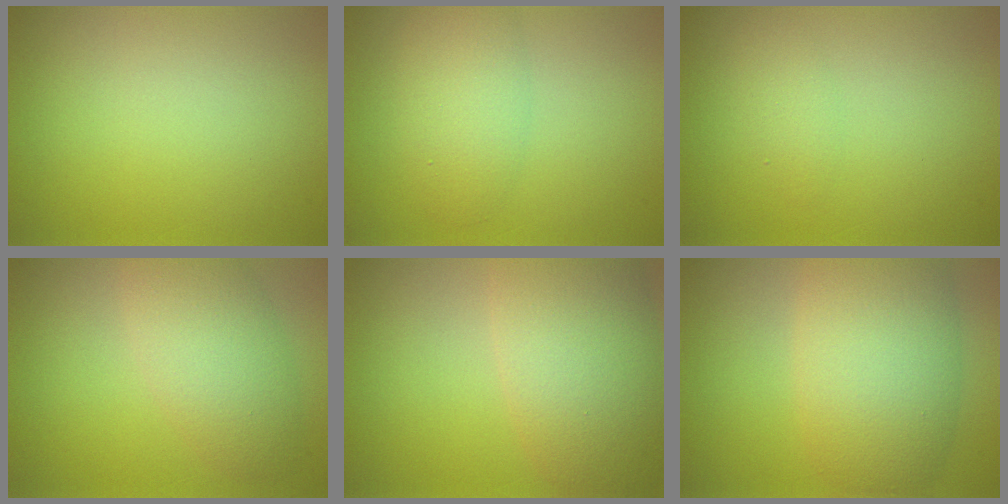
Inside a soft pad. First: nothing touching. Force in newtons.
{"total": 3.4, "press": 3.4, "slide": 0.1}
{"total": 1.2, "press": 1.2, "slide": 0.1}
{"total": 4.8, "press": 4.7, "slide": 0.2}
{"total": 8.4, "press": 8.4, "slide": 0.3}
{"total": 8.3, "press": 8.2, "slide": 0.3}